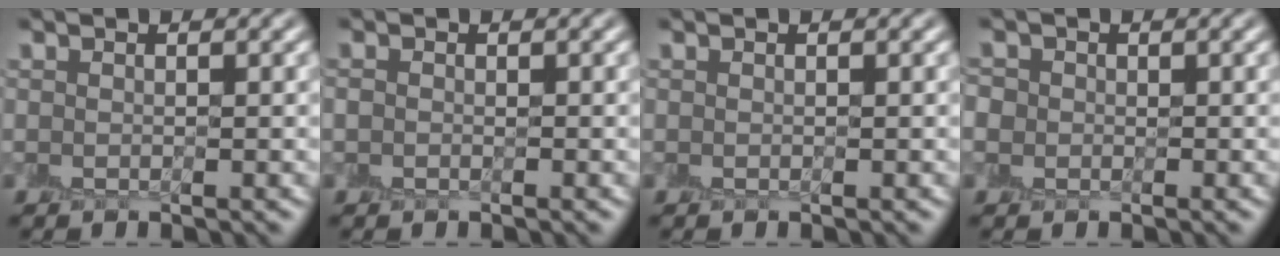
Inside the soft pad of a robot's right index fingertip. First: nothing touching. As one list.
[{"total": 0.6, "force": [0.0, 0.5, 0.2], "torque": [-0.006, 0.002, 0.001]}, {"total": 0.0}, {"total": 1.7, "force": [-0.2, 1.6, 0.3], "torque": [-0.006, 0.003, -0.007]}]